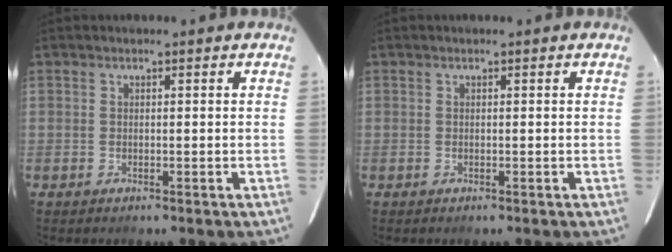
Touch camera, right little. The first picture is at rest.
{"total": 0.0}